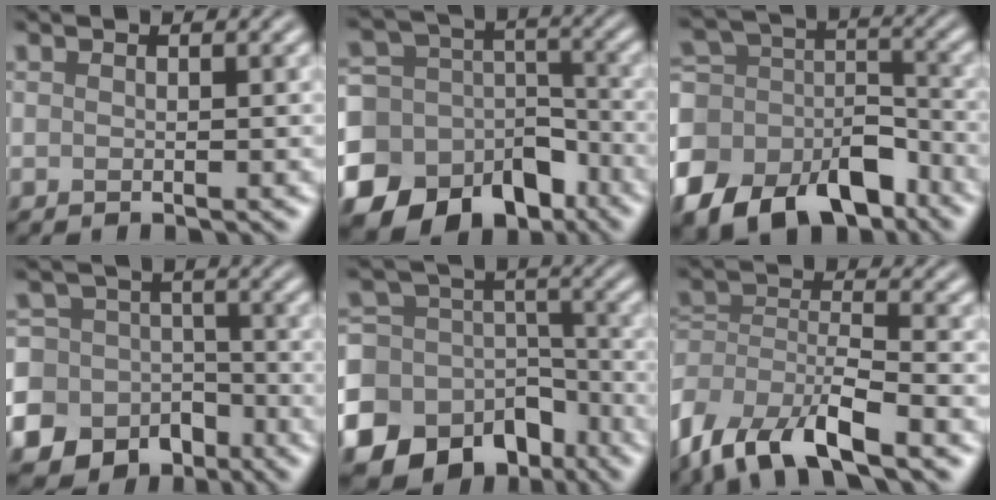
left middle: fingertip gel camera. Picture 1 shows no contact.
{"total": 18.7, "force": [-10.6, 14.0, 6.2], "torque": [-0.128, -0.057, -0.167]}
{"total": 14.4, "force": [-8.4, 9.3, 7.1], "torque": [-0.147, -0.029, -0.125]}
{"total": 16.0, "force": [-8.9, 13.0, 2.7], "torque": [-0.074, -0.060, -0.140]}
{"total": 17.4, "force": [-10.0, 13.2, 5.3], "torque": [-0.115, -0.057, -0.158]}
{"total": 9.4, "force": [-6.4, 3.5, 6.0], "torque": [-0.115, -0.006, -0.134]}